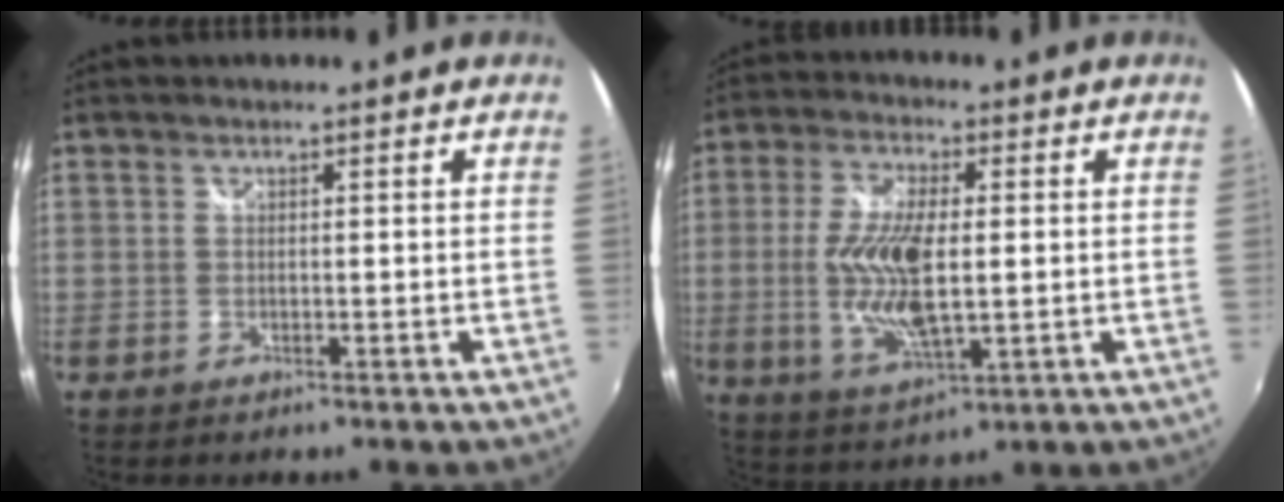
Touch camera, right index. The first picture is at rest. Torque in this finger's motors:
{"motor_torque": [1.99, -0.09, 1.05, 0.21]}